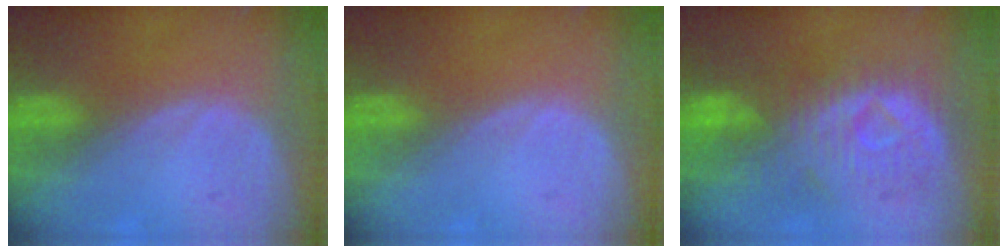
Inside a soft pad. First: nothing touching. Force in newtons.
{"total": 0.0}
{"total": 9.6, "press": 9.2, "slide": 3.0}